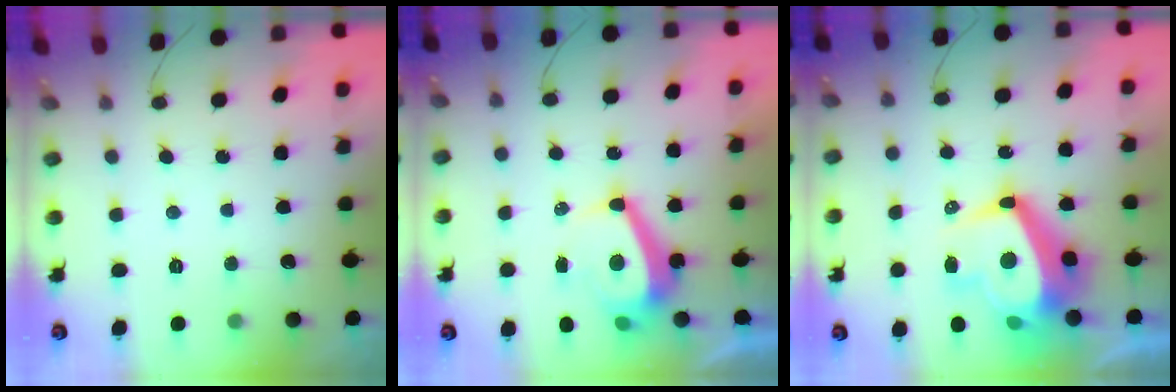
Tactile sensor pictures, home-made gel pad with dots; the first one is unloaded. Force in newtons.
{"total": 8.3, "press": 8.3, "slide": 0.5}
{"total": 14.6, "press": 14.2, "slide": 3.5}